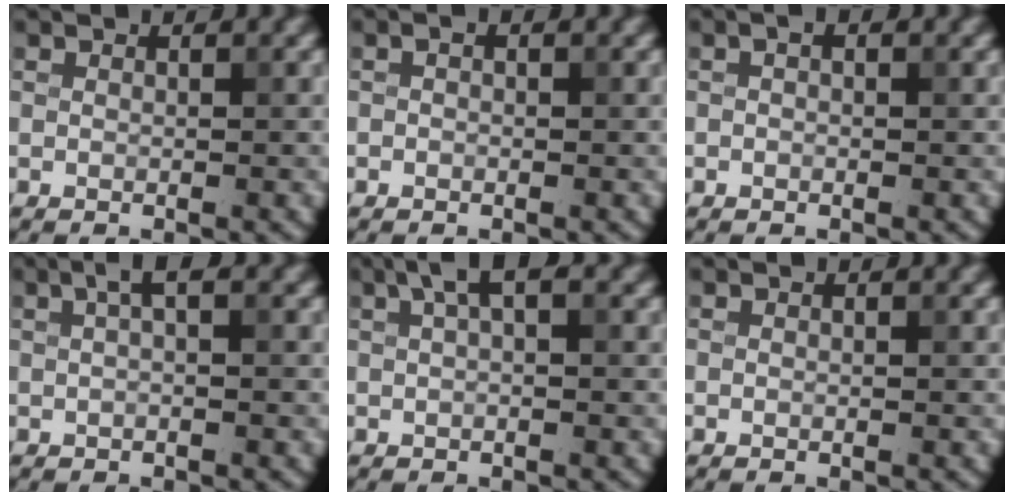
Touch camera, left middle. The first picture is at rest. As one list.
[{"total": 0.5, "force": [-0.1, 0.3, 0.4], "torque": [-0.006, 0.001, -0.004]}, {"total": 0.7, "force": [0.1, 0.4, 0.6], "torque": [-0.010, 0.001, -0.002]}, {"total": 1.7, "force": [0.6, 0.3, 1.5], "torque": [-0.028, 0.008, 0.009]}, {"total": 2.4, "force": [1.1, 0.6, 2.0], "torque": [-0.034, 0.008, 0.018]}, {"total": 0.0}]